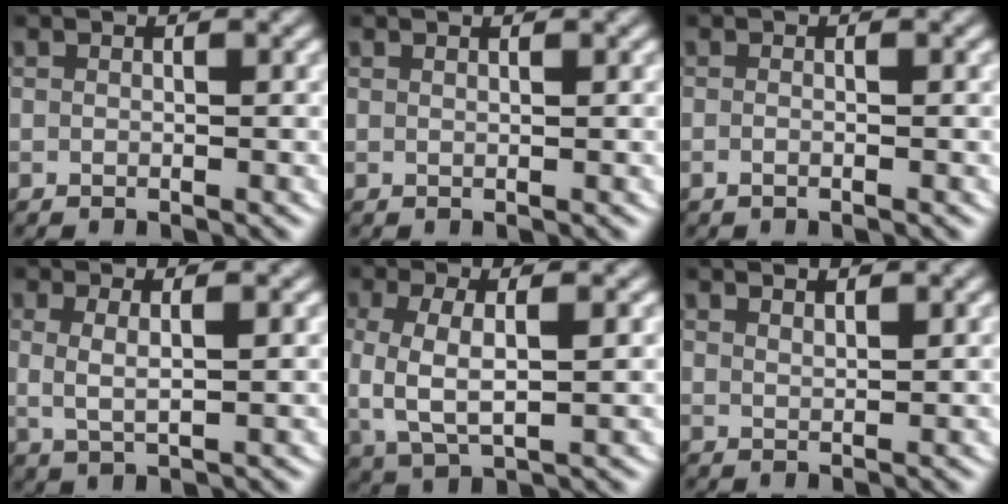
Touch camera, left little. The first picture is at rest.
{"total": 0.6, "force": [0.4, -0.4, 0.3], "torque": [-0.002, -0.001, 0.009]}
{"total": 0.8, "force": [-0.7, 0.0, 0.4], "torque": [-0.011, -0.003, -0.012]}
{"total": 3.0, "force": [0.8, 1.3, 2.6], "torque": [-0.053, -0.006, 0.020]}
{"total": 4.9, "force": [0.3, 2.5, 4.2], "torque": [-0.105, -0.016, 0.020]}
{"total": 1.9, "force": [1.8, -0.3, 0.6], "torque": [-0.008, -0.006, 0.036]}